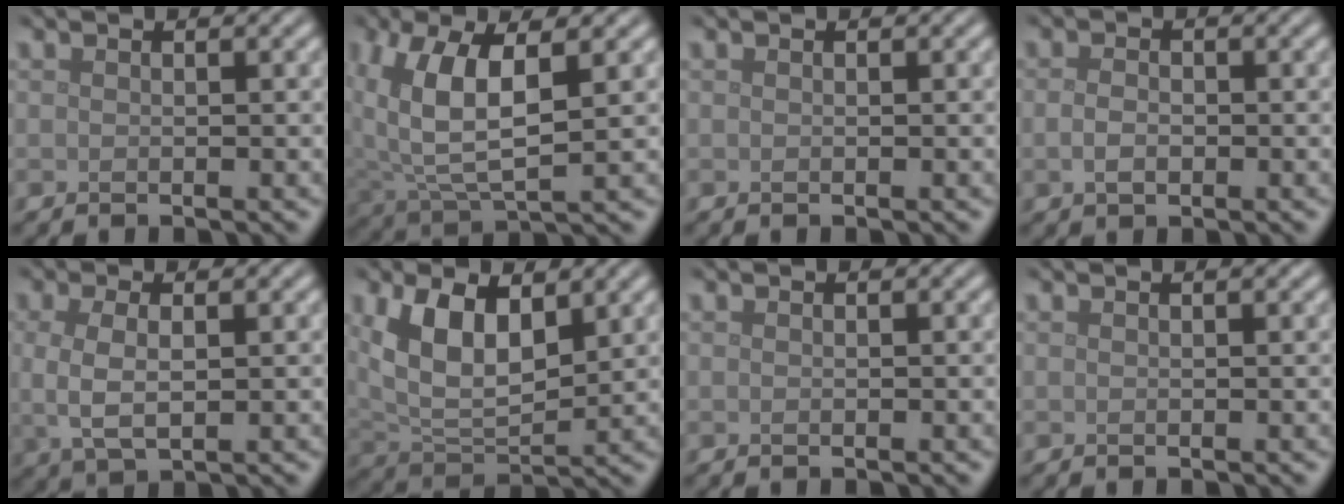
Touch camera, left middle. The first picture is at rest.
{"total": 7.8, "force": [2.3, 3.6, 6.6], "torque": [-0.148, 0.000, 0.041]}
{"total": 0.0}
{"total": 1.7, "force": [-0.4, 1.1, 1.2], "torque": [-0.027, -0.001, -0.008]}
{"total": 3.5, "force": [0.1, 1.6, 3.1], "torque": [-0.074, -0.003, 0.004]}
{"total": 8.0, "force": [2.9, 4.2, 6.2], "torque": [-0.134, -0.001, 0.052]}
{"total": 0.0}
{"total": 0.7, "force": [0.4, 0.2, 0.5], "torque": [-0.004, 0.005, 0.006]}